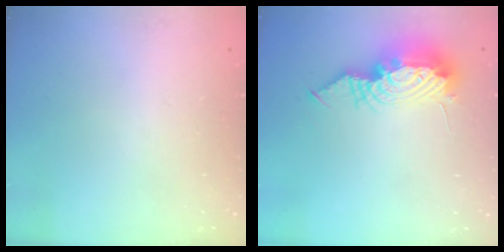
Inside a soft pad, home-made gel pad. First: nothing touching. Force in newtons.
{"total": 12.6, "press": 11.7, "slide": 4.7}